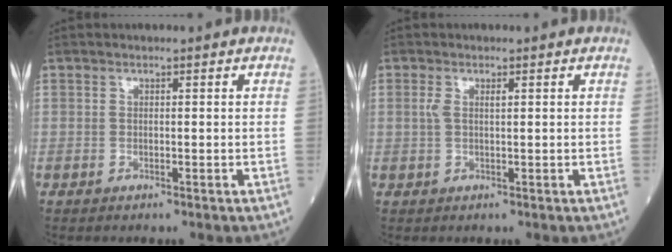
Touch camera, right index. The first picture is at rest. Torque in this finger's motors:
{"motor_torque": [-0.06, -0.02, 0.00, 0.00]}